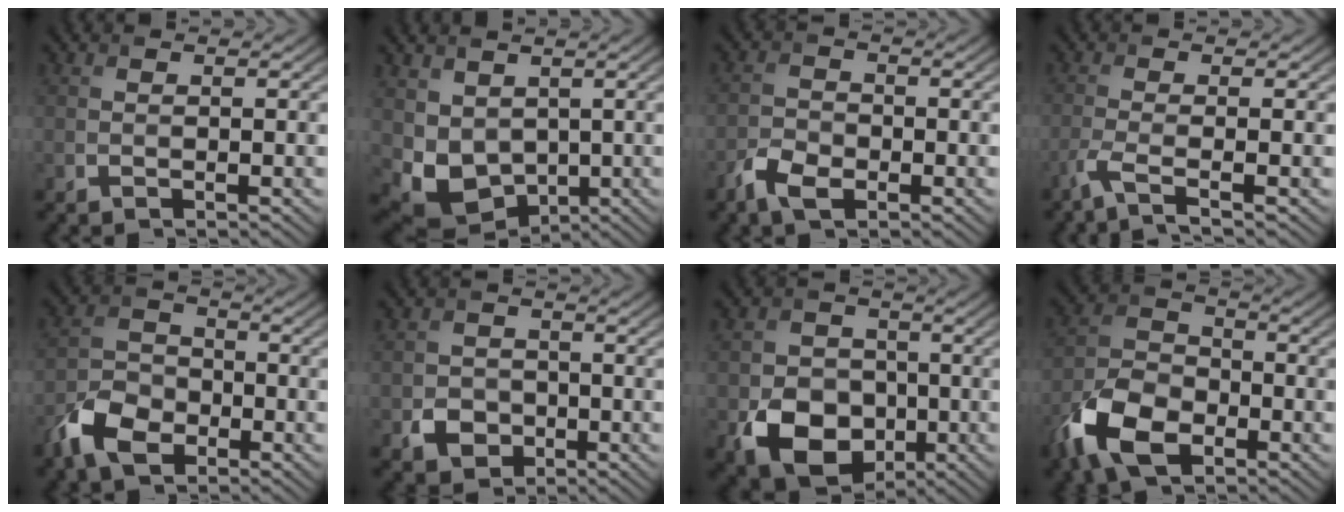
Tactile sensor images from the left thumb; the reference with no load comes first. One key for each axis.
{"total": 7.1, "fx": 0.7, "fy": 5.5, "fz": 4.3, "tx": -0.122, "ty": -0.029, "tz": 0.023}
{"total": 3.9, "fx": -2.4, "fy": 2.1, "fz": 2.2, "tx": -0.047, "ty": -0.003, "tz": -0.055}
{"total": 3.3, "fx": -1.9, "fy": 0.4, "fz": 2.6, "tx": -0.047, "ty": 0.000, "tz": -0.059}
{"total": 7.2, "fx": -4.2, "fy": 4.4, "fz": 4.0, "tx": -0.088, "ty": -0.001, "tz": -0.094}
{"total": 3.5, "fx": -1.4, "fy": 3.0, "fz": 1.3, "tx": -0.024, "ty": -0.006, "tz": -0.026}
{"total": 9.0, "fx": -3.0, "fy": 7.1, "fz": 4.7, "tx": -0.096, "ty": -0.027, "tz": -0.057}
{"total": 10.8, "fx": -5.7, "fy": 6.1, "fz": 6.9, "tx": -0.159, "ty": -0.012, "tz": -0.124}